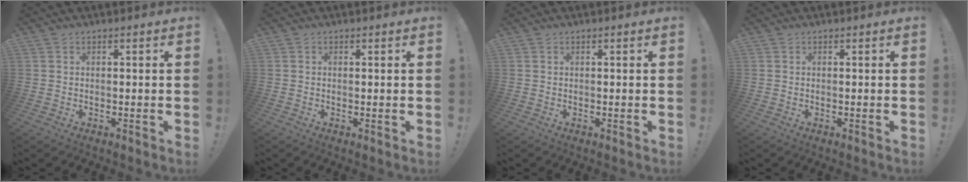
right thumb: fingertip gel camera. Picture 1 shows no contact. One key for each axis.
{"total": 0.5, "fx": 0.2, "fy": -0.1, "fz": 0.4, "tx": 0.003, "ty": -0.005, "tz": 0.002}
{"total": 0.0}
{"total": 0.0}